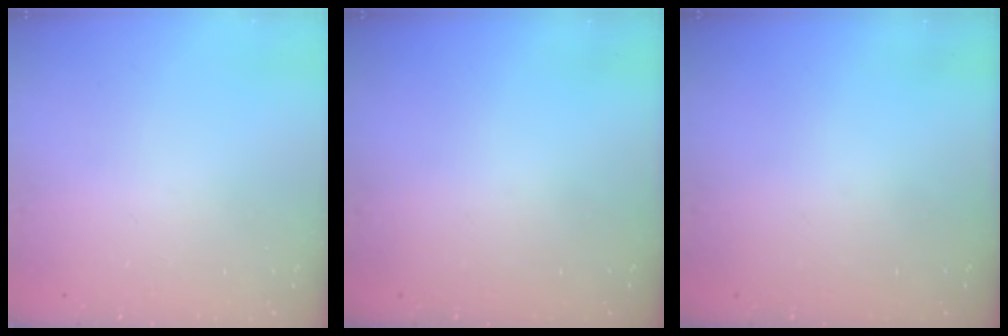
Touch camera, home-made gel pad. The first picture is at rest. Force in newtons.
{"total": 0.0}
{"total": 0.0}